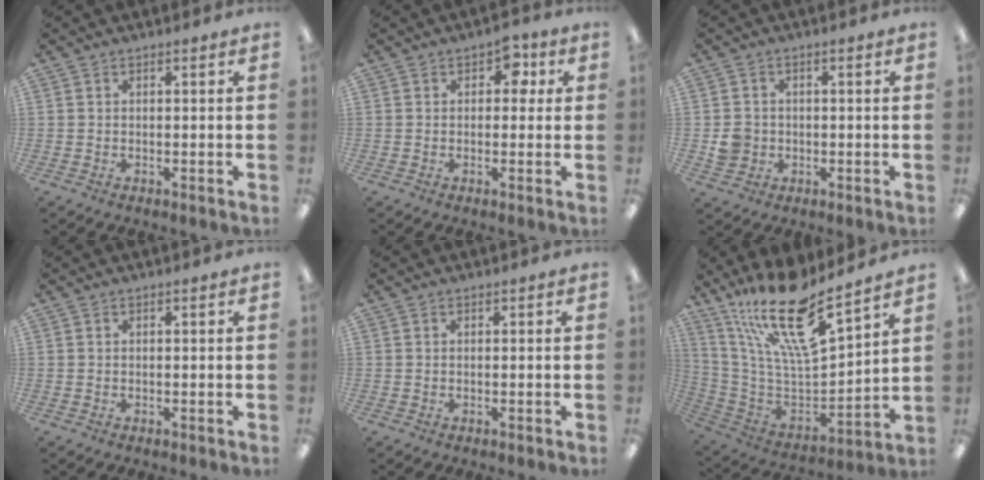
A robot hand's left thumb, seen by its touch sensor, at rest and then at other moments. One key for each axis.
{"total": 4.6, "fx": 1.4, "fy": 3.1, "fz": 3.1, "tx": -0.033, "ty": 0.000, "tz": 0.017}
{"total": 4.2, "fx": -0.7, "fy": 3.9, "fz": 1.4, "tx": -0.018, "ty": 0.006, "tz": -0.011}
{"total": 0.0}
{"total": 0.0}
{"total": 20.5, "fx": 15.3, "fy": 4.8, "fz": 12.8, "tx": -0.235, "ty": -0.110, "tz": 0.261}